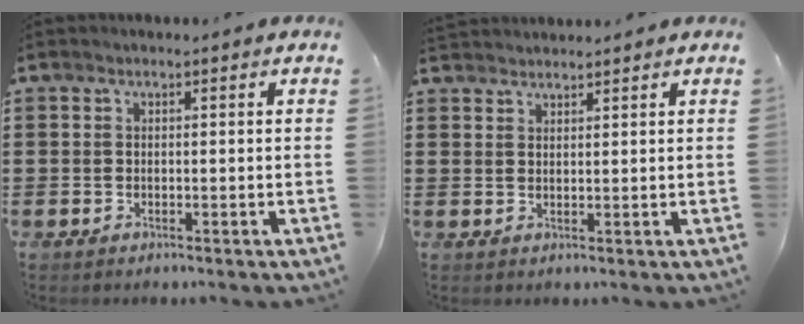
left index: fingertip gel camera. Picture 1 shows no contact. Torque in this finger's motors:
{"motor_torque": [0.10, 0.11, 0.07, 0.07]}